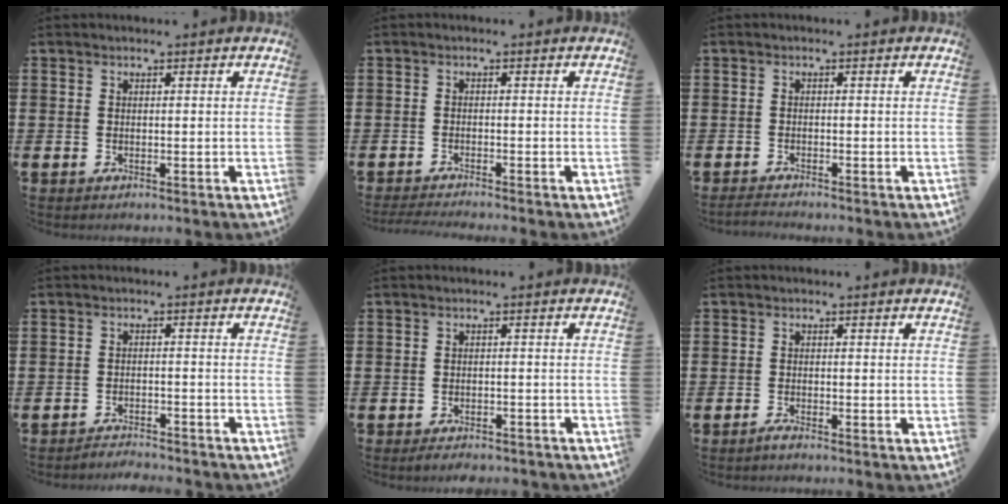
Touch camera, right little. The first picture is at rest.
{"total": 1.3, "force": [-1.2, -0.2, 0.4], "torque": [-0.004, -0.002, -0.024]}
{"total": 1.0, "force": [-1.0, 0.0, 0.4], "torque": [-0.008, 0.000, -0.020]}
{"total": 2.4, "force": [-2.4, -0.1, -0.2], "torque": [-0.003, 0.004, -0.051]}
{"total": 1.6, "force": [-1.6, 0.2, 0.3], "torque": [-0.010, 0.001, -0.032]}
{"total": 0.9, "force": [-0.8, 0.0, 0.5], "torque": [-0.008, -0.004, -0.015]}